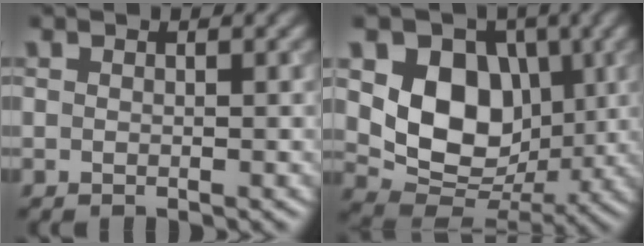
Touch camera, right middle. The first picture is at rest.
{"total": 9.3, "force": [1.7, 7.1, 5.7], "torque": [-0.106, -0.018, 0.029]}